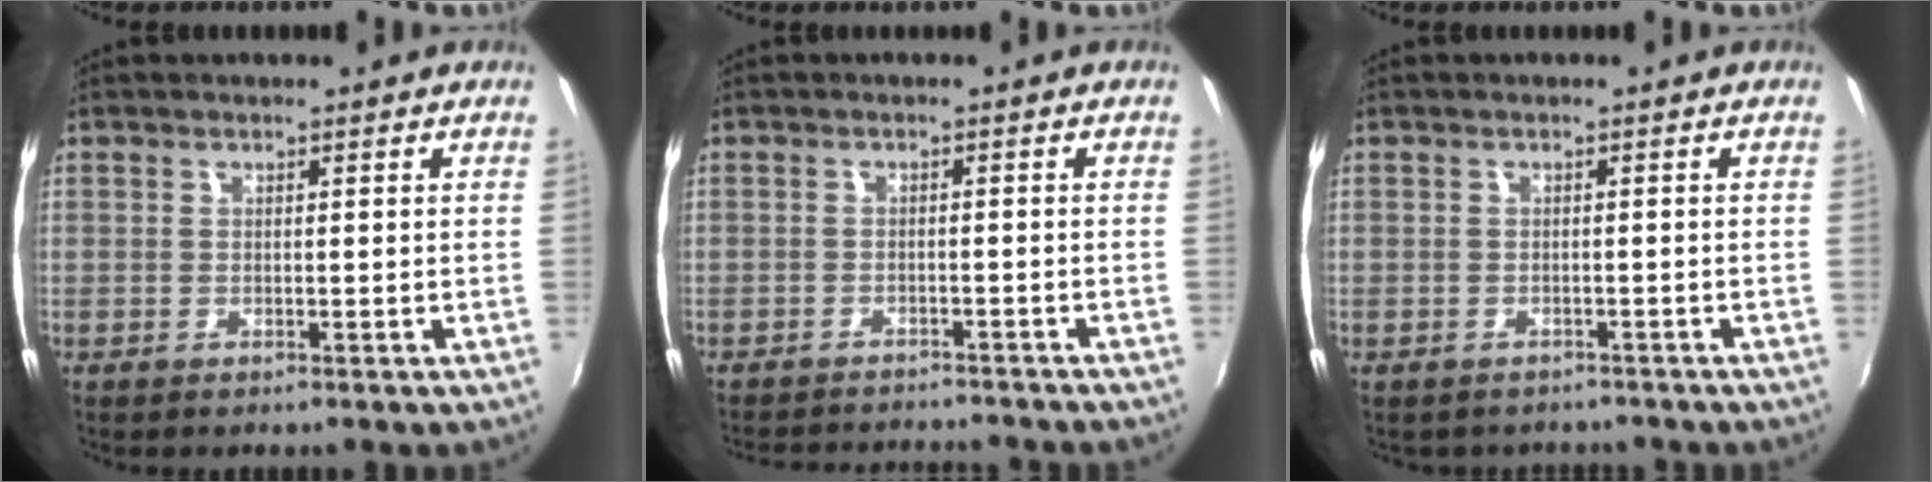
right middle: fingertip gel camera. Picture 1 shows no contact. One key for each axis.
{"total": 10.0, "fx": -9.3, "fy": 1.7, "fz": 3.4, "tx": -0.080, "ty": -0.009, "tz": -0.129}
{"total": 3.1, "fx": -2.7, "fy": 1.3, "fz": 0.7, "tx": -0.018, "ty": -0.011, "tz": -0.032}